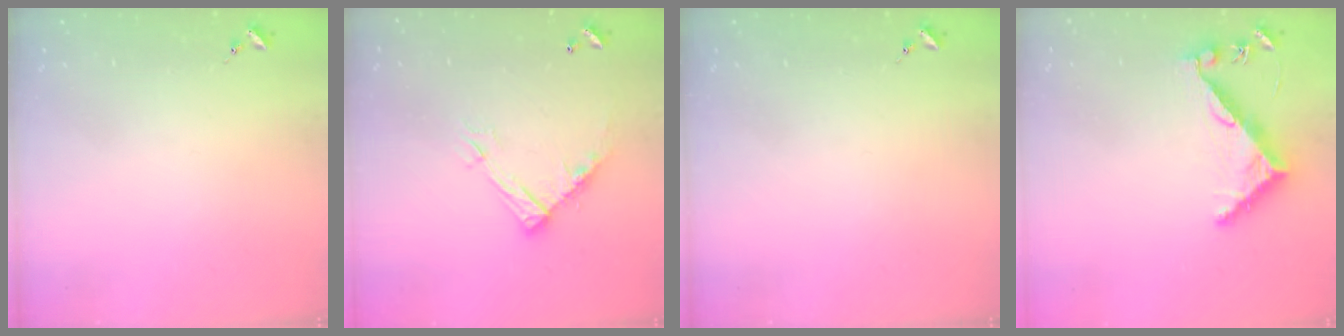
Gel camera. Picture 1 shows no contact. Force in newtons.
{"total": 11.8, "press": 11.8, "slide": 0.5}
{"total": 0.0}
{"total": 7.5, "press": 7.4, "slide": 0.6}